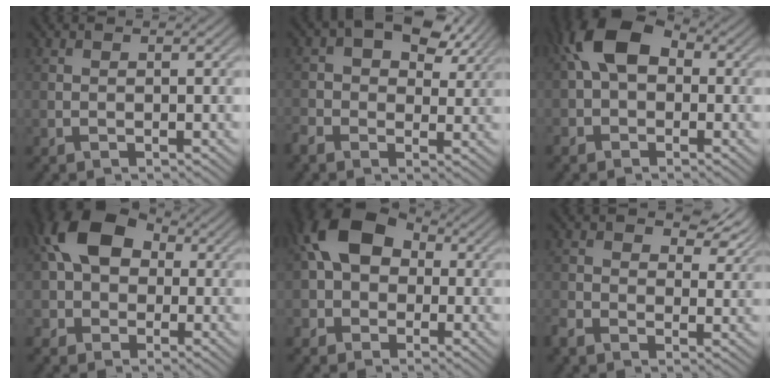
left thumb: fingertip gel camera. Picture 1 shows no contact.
{"total": 7.0, "force": [1.3, 5.0, 4.7], "torque": [-0.088, 0.000, 0.013]}
{"total": 8.5, "force": [0.4, 5.9, 6.1], "torque": [-0.132, 0.016, -0.011]}
{"total": 10.0, "force": [0.7, 7.6, 6.4], "torque": [-0.137, 0.011, -0.003]}
{"total": 9.9, "force": [0.1, 7.6, 6.4], "torque": [-0.136, 0.012, -0.019]}
{"total": 5.9, "force": [1.2, 4.3, 3.9], "torque": [-0.076, -0.005, 0.011]}